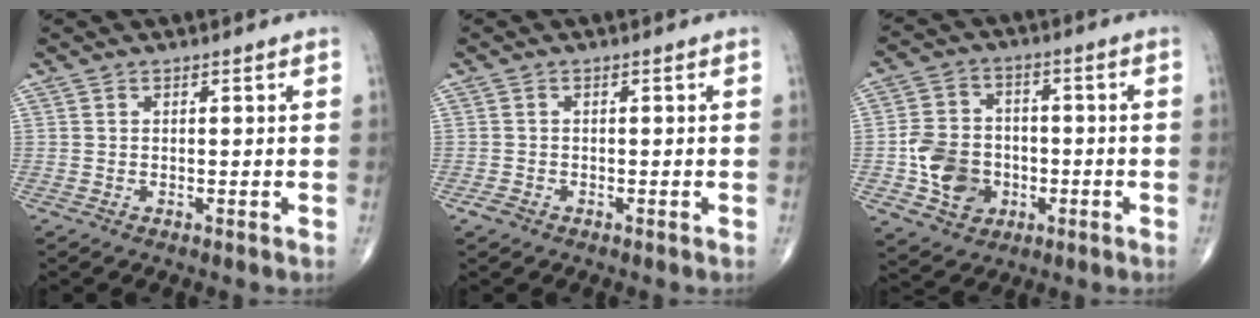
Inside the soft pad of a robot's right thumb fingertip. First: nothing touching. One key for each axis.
{"total": 1.4, "fx": -1.0, "fy": 0.9, "fz": 0.6, "tx": -0.012, "ty": 0.002, "tz": -0.018}
{"total": 10.8, "fx": -2.6, "fy": 8.8, "fz": 5.7, "tx": -0.070, "ty": 0.016, "tz": -0.046}